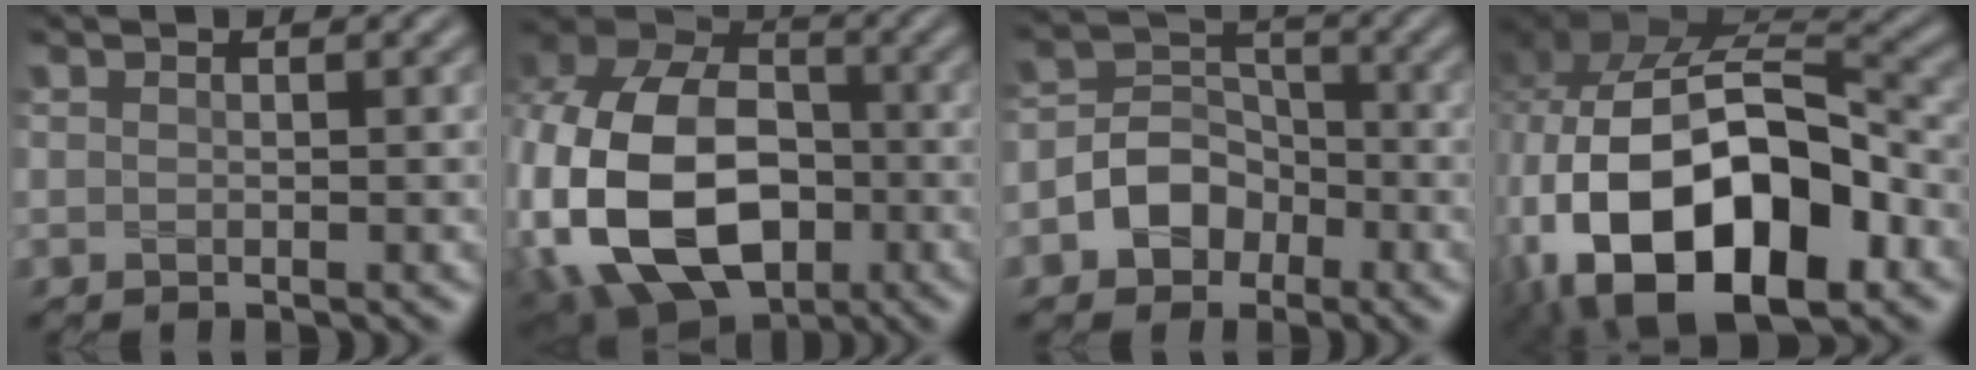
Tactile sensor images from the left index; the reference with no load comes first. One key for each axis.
{"total": 18.4, "fx": -3.9, "fy": 13.5, "fz": 11.8, "tx": -0.261, "ty": -0.029, "tz": -0.071}
{"total": 4.5, "fx": -2.1, "fy": 3.5, "fz": 2.0, "tx": -0.025, "ty": 0.005, "tz": -0.043}
{"total": 18.5, "fx": -5.0, "fy": 11.6, "fz": 13.5, "tx": -0.248, "ty": -0.031, "tz": -0.061}